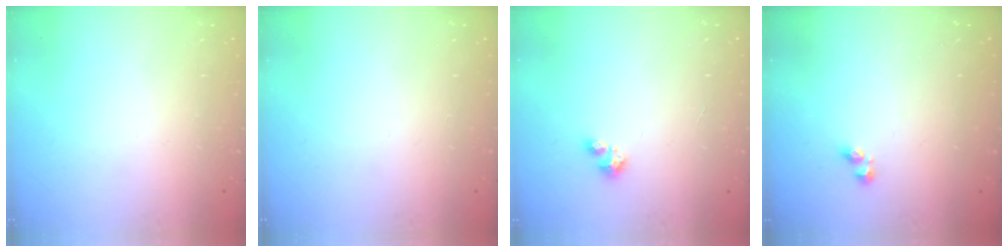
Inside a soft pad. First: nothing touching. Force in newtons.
{"total": 0.0}
{"total": 3.3, "press": 3.3, "slide": 0.2}
{"total": 1.6, "press": 1.5, "slide": 0.3}